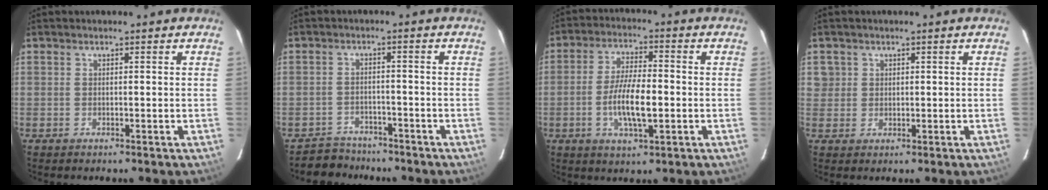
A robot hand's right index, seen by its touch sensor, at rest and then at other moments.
{"total": 5.2, "force": [-4.4, 2.9, -0.3], "torque": [-0.010, 0.018, -0.071]}
{"total": 9.2, "force": [-2.0, 2.8, 8.6], "torque": [-0.168, -0.002, -0.037]}
{"total": 2.8, "force": [0.8, 2.7, 0.1], "torque": [0.012, 0.013, 0.014]}